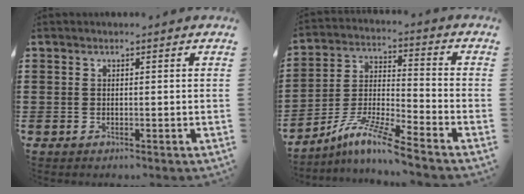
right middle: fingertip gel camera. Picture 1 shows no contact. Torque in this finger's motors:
{"motor_torque": [1.59, -0.55, 0.32, 0.11]}